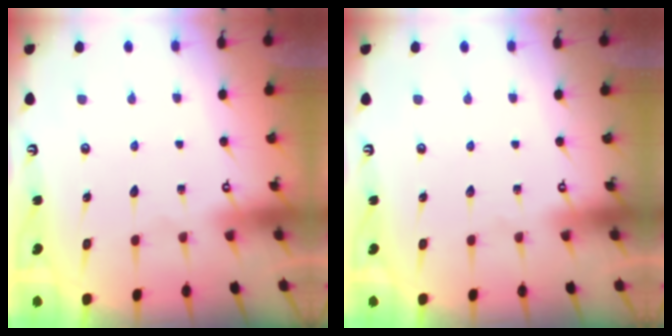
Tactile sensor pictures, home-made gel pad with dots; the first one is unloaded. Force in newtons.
{"total": 0.0}